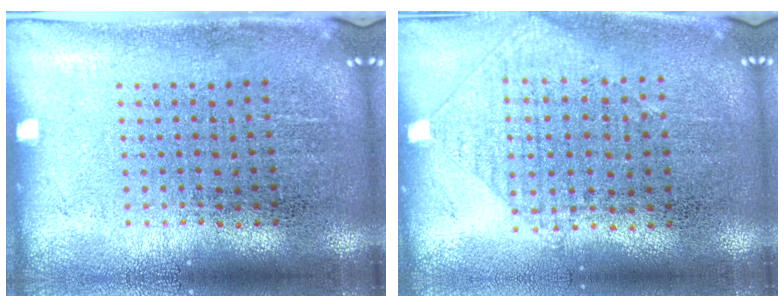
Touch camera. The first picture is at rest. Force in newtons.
{"total": 0.9, "press": 0.8, "slide": 0.3}